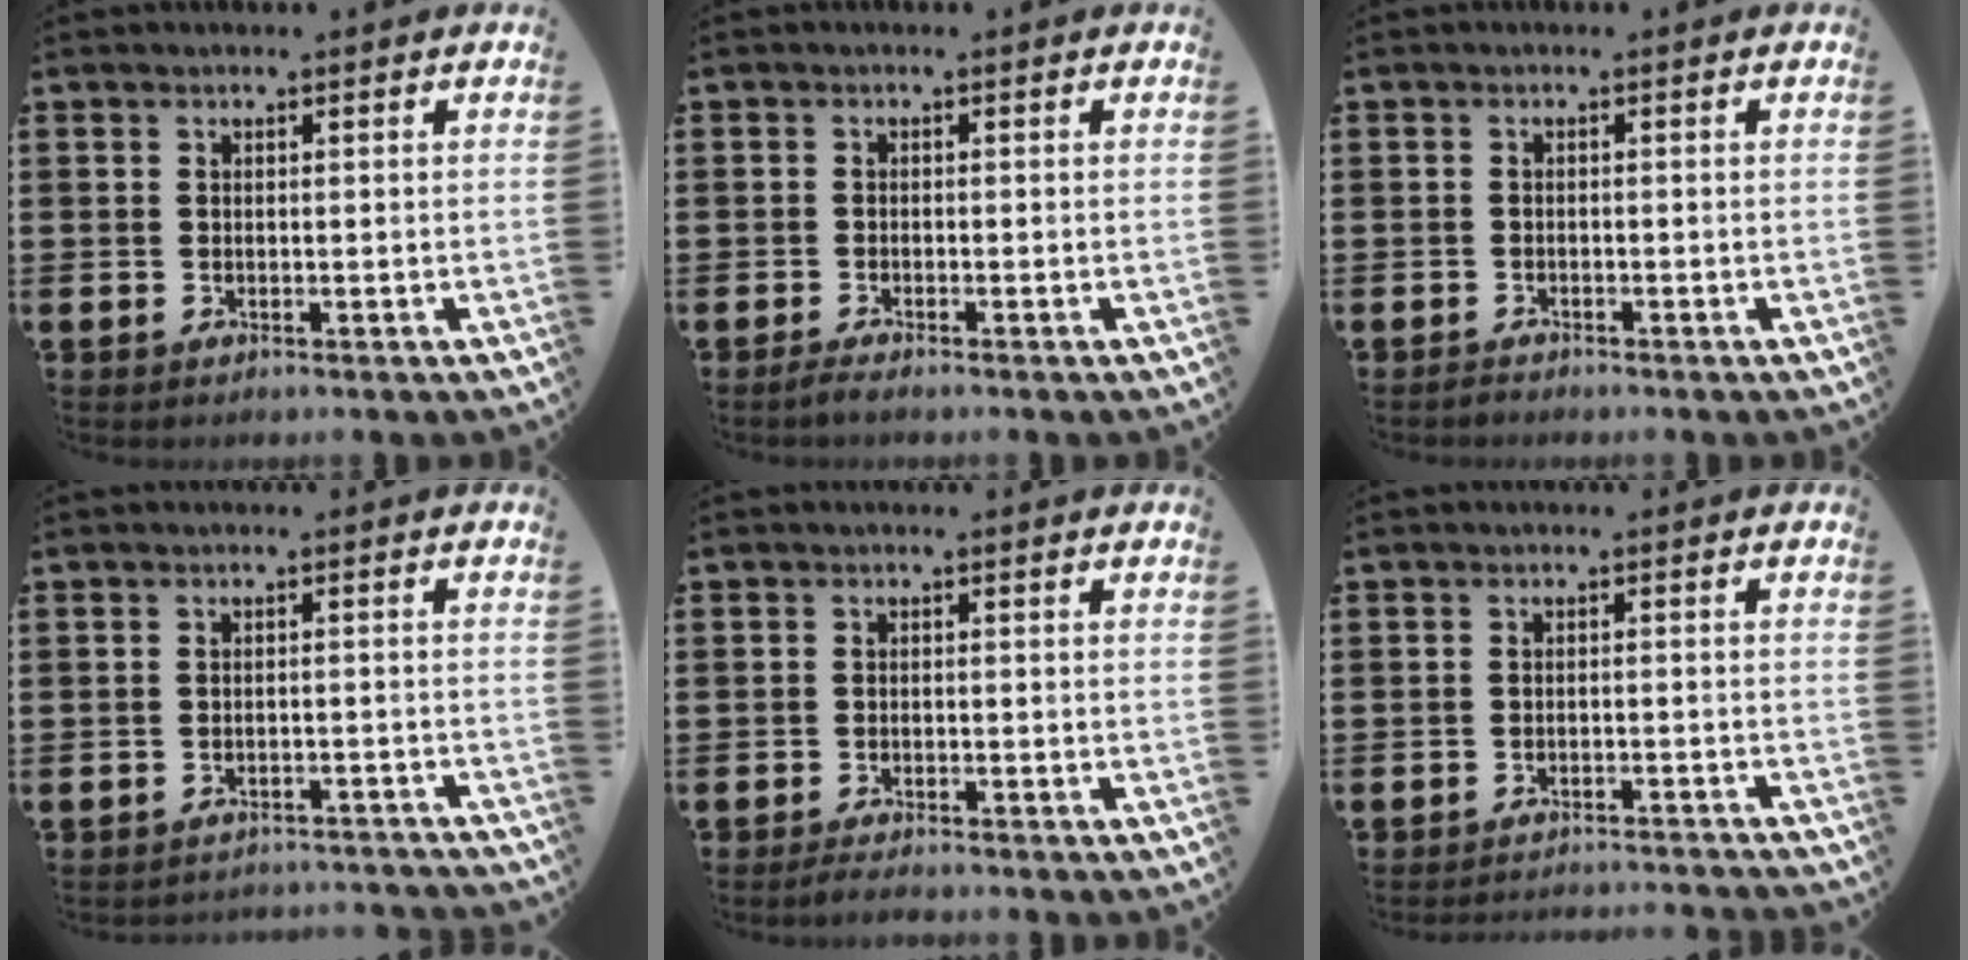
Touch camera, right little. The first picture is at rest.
{"total": 1.0, "force": [-0.7, 0.1, 0.7], "torque": [-0.012, -0.004, -0.013]}
{"total": 0.7, "force": [-0.6, 0.1, 0.0], "torque": [-0.001, -0.001, -0.014]}
{"total": 1.6, "force": [-1.6, -0.1, -0.1], "torque": [-0.003, 0.004, -0.035]}
{"total": 1.2, "force": [-1.2, 0.0, 0.4], "torque": [-0.009, -0.001, -0.023]}
{"total": 1.7, "force": [-1.7, -0.2, -0.1], "torque": [-0.001, 0.005, -0.036]}